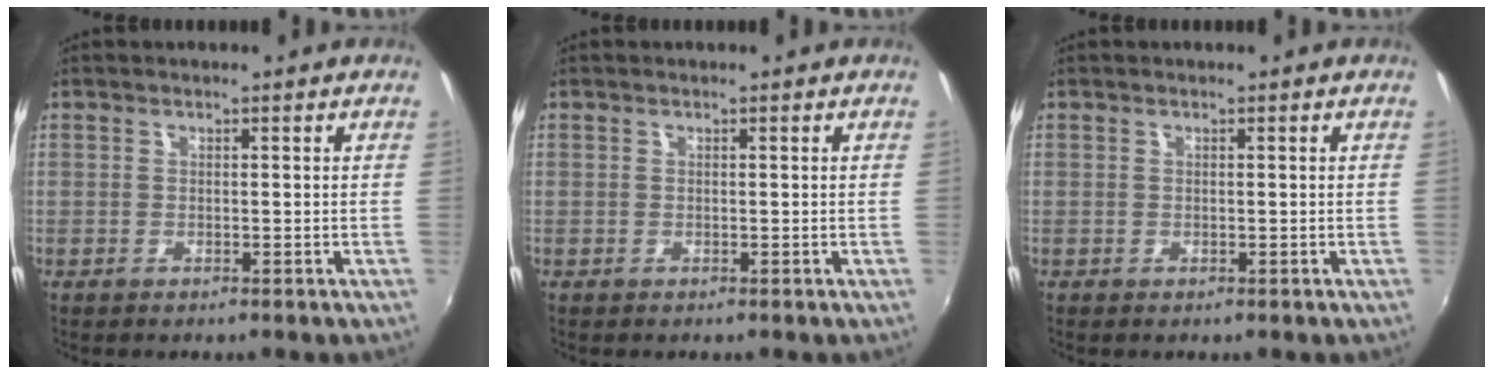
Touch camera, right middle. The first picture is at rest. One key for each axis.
{"total": 0.0}
{"total": 0.0}